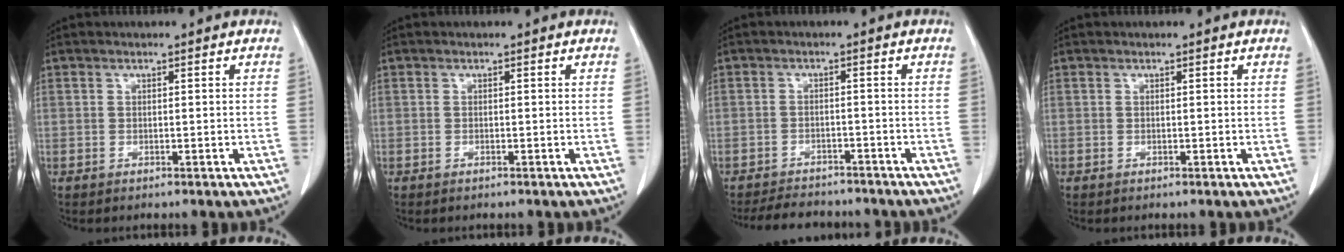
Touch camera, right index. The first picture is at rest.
{"total": 0.0}
{"total": 7.6, "force": [-6.9, 2.4, 2.4], "torque": [-0.033, -0.005, -0.094]}
{"total": 0.0}